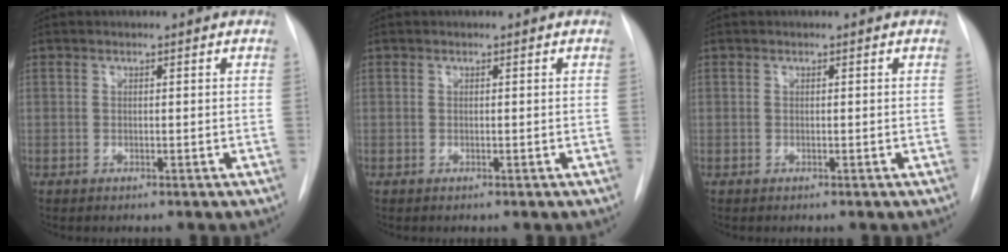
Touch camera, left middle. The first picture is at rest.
{"total": 0.0}
{"total": 0.0}